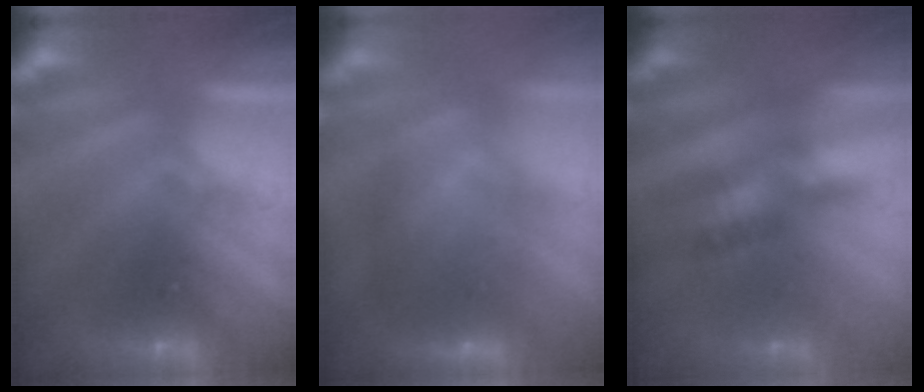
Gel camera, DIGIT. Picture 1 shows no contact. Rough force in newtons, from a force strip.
{"total": 13.7}
{"total": 2.4}